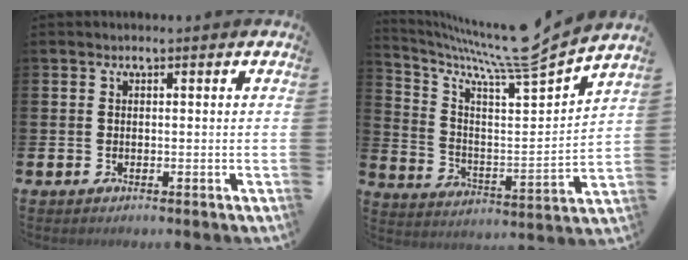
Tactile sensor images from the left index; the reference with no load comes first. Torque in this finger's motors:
{"motor_torque": [0.85, -1.28, 0.12, 0.11]}